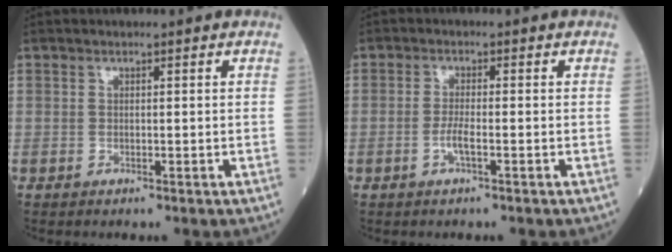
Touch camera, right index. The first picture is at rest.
{"total": 2.3, "force": [-1.0, 0.1, 2.1], "torque": [-0.042, -0.001, -0.021]}